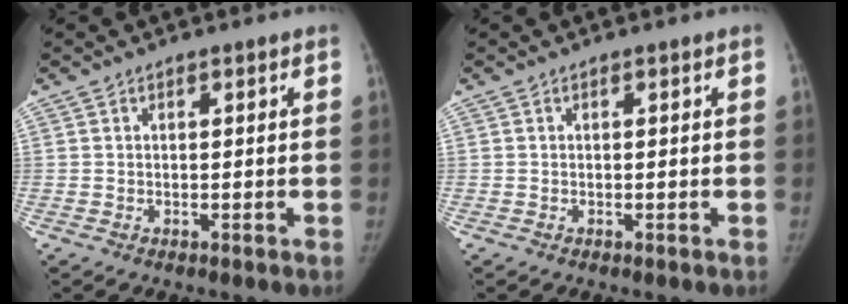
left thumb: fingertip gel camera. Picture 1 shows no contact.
{"total": 0.0}